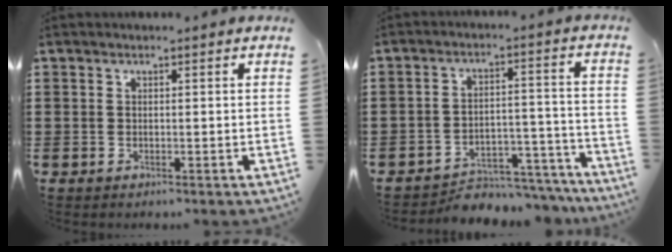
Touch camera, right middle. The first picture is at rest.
{"total": 5.1, "force": [-4.9, 1.1, 1.0], "torque": [-0.018, 0.013, -0.098]}